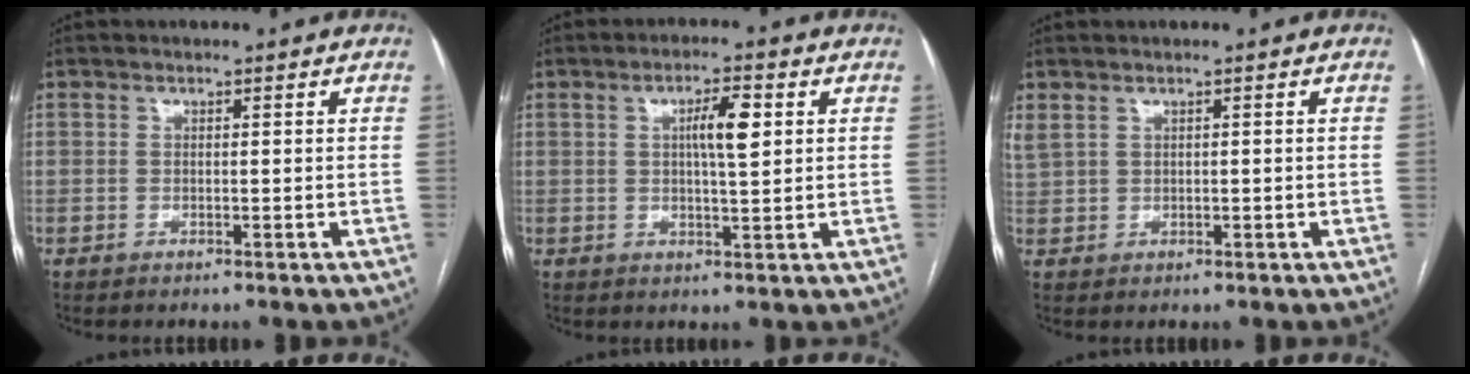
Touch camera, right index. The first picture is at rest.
{"total": 5.4, "force": [1.4, 0.9, 5.2], "torque": [-0.089, 0.006, 0.024]}
{"total": 2.6, "force": [1.5, 1.3, 1.6], "torque": [-0.053, 0.017, 0.047]}